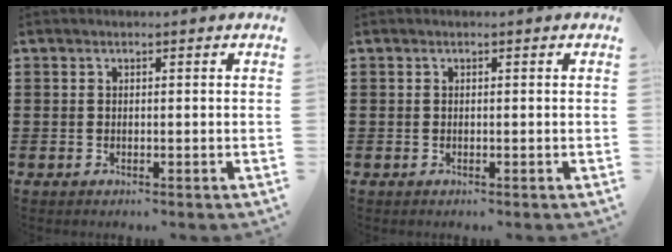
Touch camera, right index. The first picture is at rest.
{"total": 0.0}